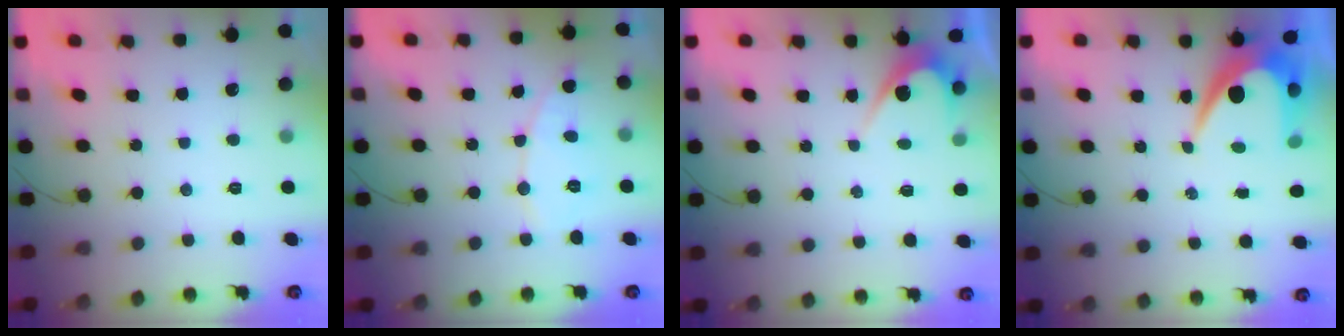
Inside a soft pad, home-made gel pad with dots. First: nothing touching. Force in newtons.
{"total": 6.5, "press": 6.5, "slide": 0.4}
{"total": 4.6, "press": 4.6, "slide": 0.3}
{"total": 8.8, "press": 8.8, "slide": 0.6}